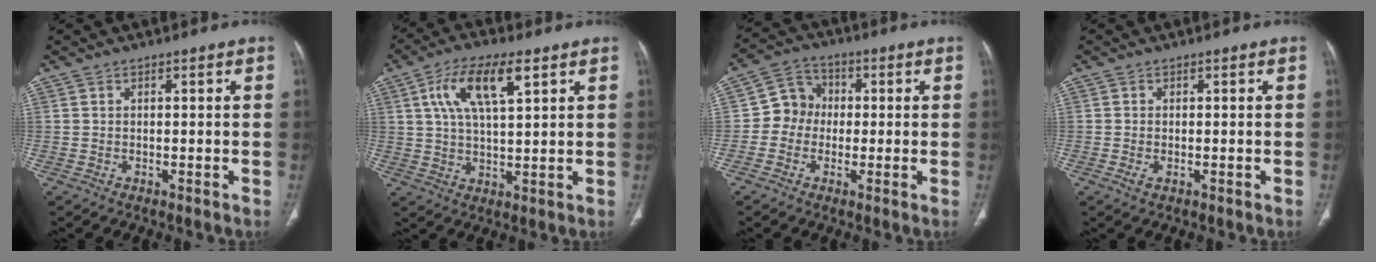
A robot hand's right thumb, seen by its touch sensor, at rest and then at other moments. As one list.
[{"total": 11.2, "force": [4.7, 4.2, 9.2], "torque": [-0.174, -0.001, 0.086]}, {"total": 6.7, "force": [-0.6, 6.1, 2.7], "torque": [-0.016, 0.020, -0.025]}, {"total": 1.1, "force": [-0.5, 0.6, 0.8], "torque": [-0.021, -0.003, -0.008]}]